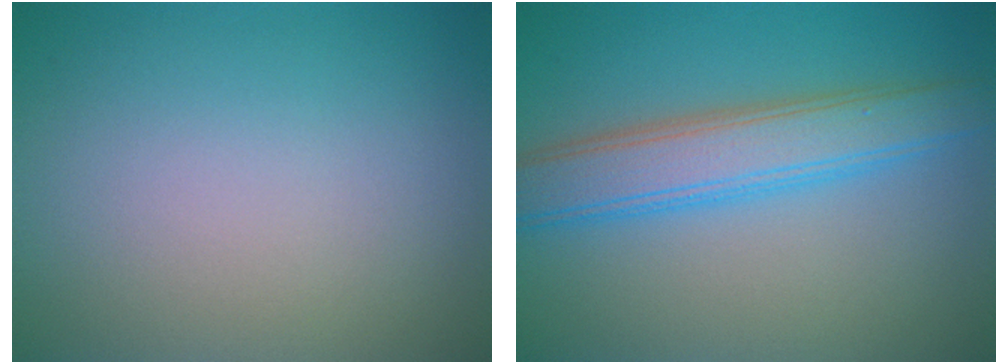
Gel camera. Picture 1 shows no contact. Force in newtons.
{"total": 5.3, "press": 5.3, "slide": 0.0}